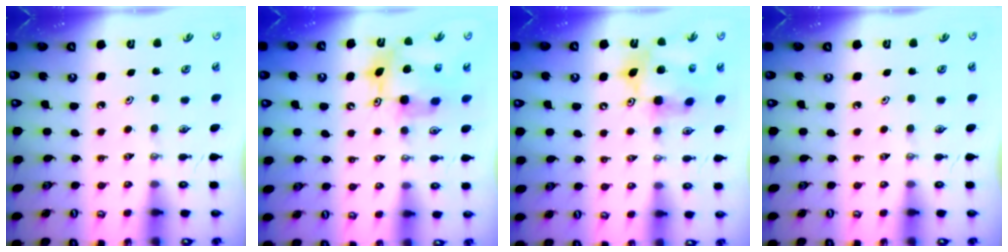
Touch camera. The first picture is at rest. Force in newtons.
{"total": 11.5, "press": 11.4, "slide": 0.9}
{"total": 12.9, "press": 12.9, "slide": 1.1}
{"total": 0.0}